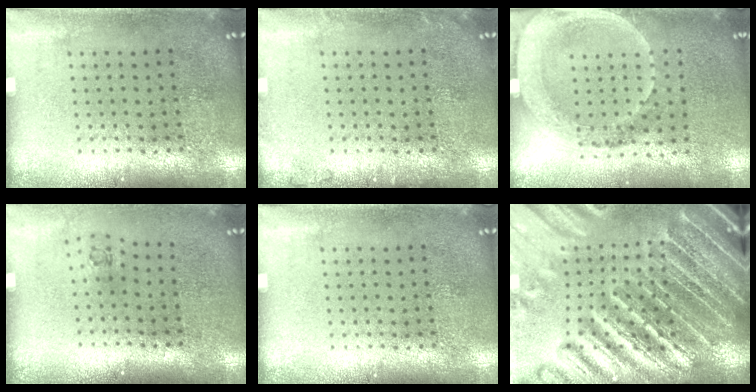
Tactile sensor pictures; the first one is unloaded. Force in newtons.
{"total": 0.8, "press": 0.7, "slide": 0.2}
{"total": 1.9, "press": 1.7, "slide": 0.9}
{"total": 0.7, "press": 0.3, "slide": 0.6}
{"total": 0.0}
{"total": 5.3, "press": 4.6, "slide": 2.5}